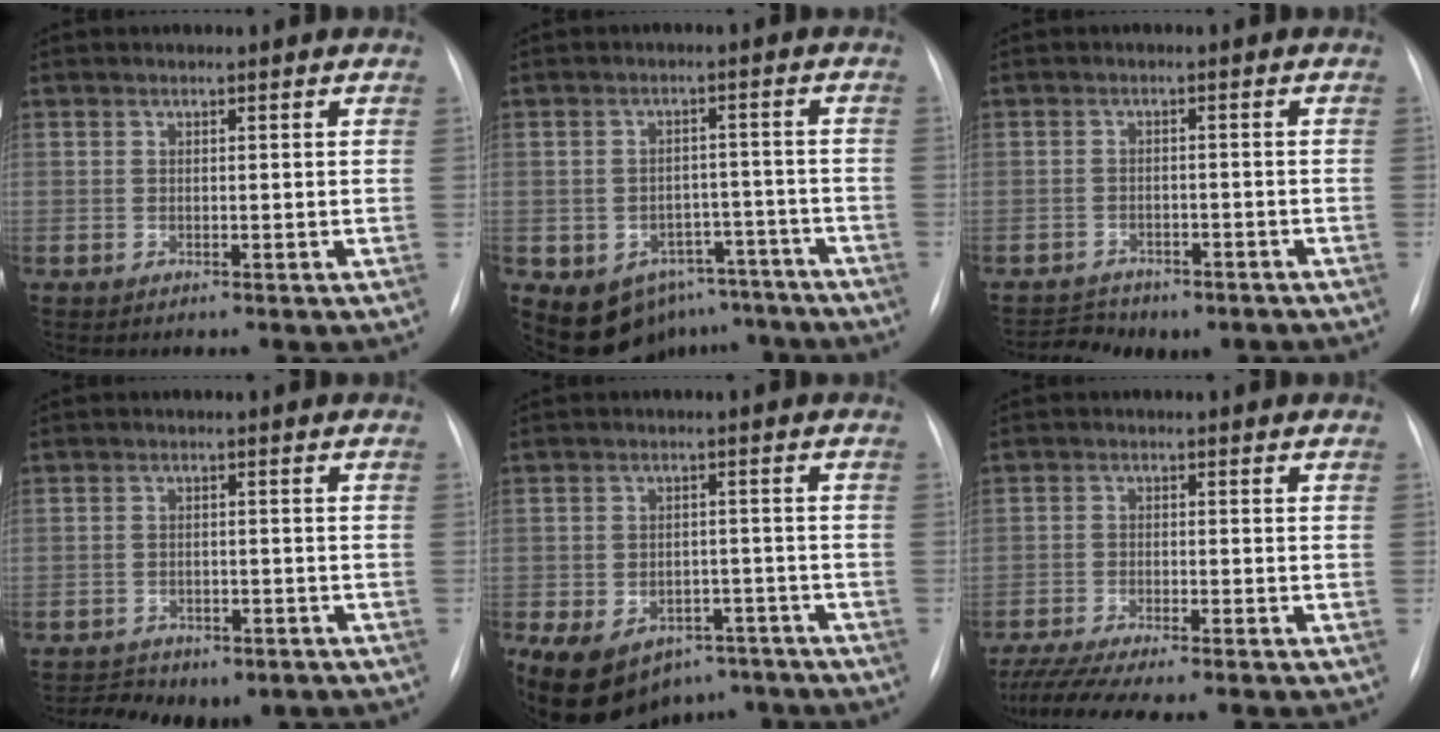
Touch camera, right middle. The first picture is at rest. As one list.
[{"total": 11.0, "force": [-7.5, 7.5, 2.8], "torque": [-0.032, 0.035, -0.090]}, {"total": 6.6, "force": [-5.3, 3.6, 1.6], "torque": [-0.023, 0.017, -0.064]}, {"total": 10.0, "force": [-7.6, 5.2, 4.0], "torque": [-0.067, 0.011, -0.090]}, {"total": 15.6, "force": [-9.9, 10.1, 6.7], "torque": [-0.144, 0.009, -0.129]}, {"total": 10.8, "force": [-9.4, 0.2, 5.3], "torque": [-0.072, -0.016, -0.144]}]